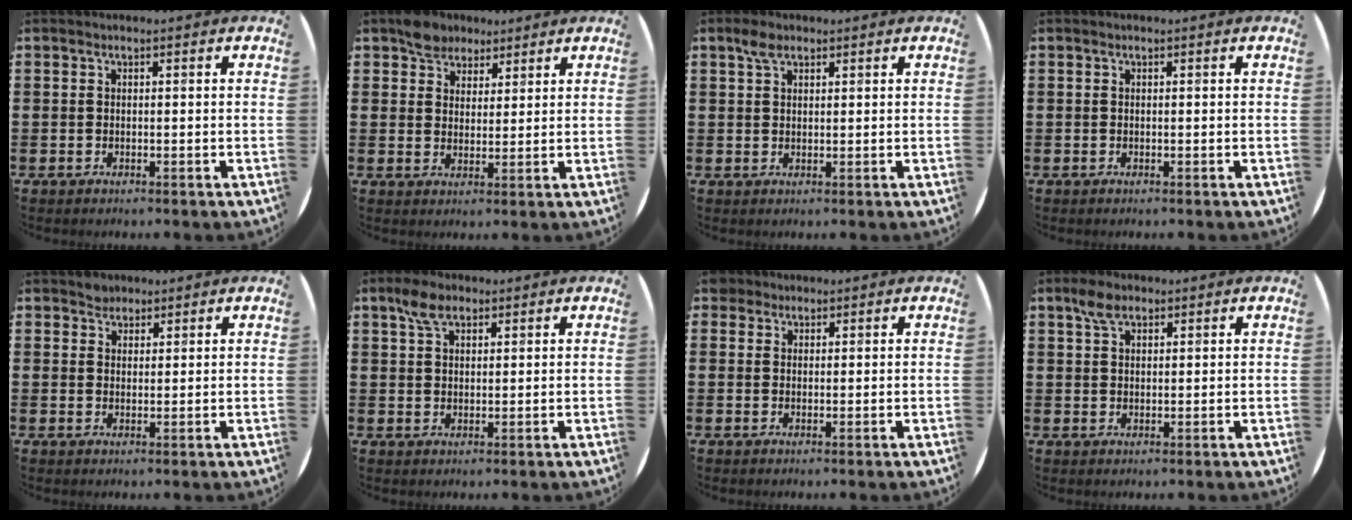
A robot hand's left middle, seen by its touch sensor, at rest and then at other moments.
{"total": 4.2, "force": [3.4, 2.3, 0.3], "torque": [-0.010, 0.004, 0.067]}
{"total": 2.4, "force": [1.7, 1.2, 1.2], "torque": [-0.019, 0.002, 0.030]}
{"total": 0.0}
{"total": 2.1, "force": [1.9, 0.9, -0.2], "torque": [0.008, 0.000, 0.036]}
{"total": 4.0, "force": [2.8, 2.0, 2.1], "torque": [-0.039, 0.005, 0.049]}
{"total": 1.9, "force": [1.6, 1.0, 0.2], "torque": [0.001, 0.003, 0.030]}
{"total": 3.3, "force": [2.3, 1.7, 1.6], "torque": [-0.029, 0.003, 0.042]}